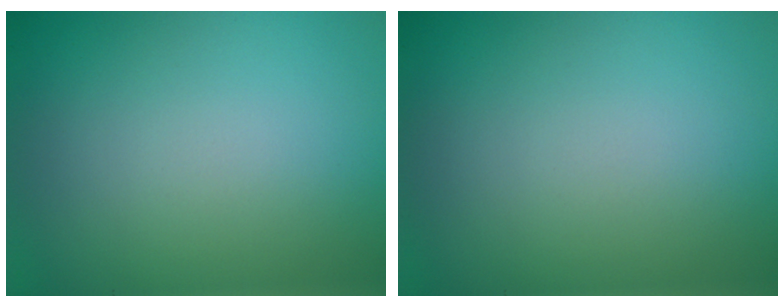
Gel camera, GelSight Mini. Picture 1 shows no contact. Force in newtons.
{"total": 0.0}